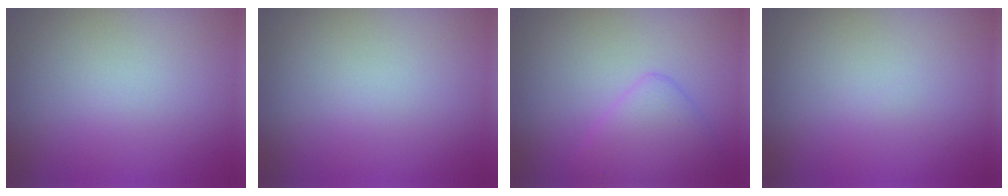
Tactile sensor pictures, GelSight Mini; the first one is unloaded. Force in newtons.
{"total": 0.0}
{"total": 3.3, "press": 3.3, "slide": 0.1}
{"total": 0.0}